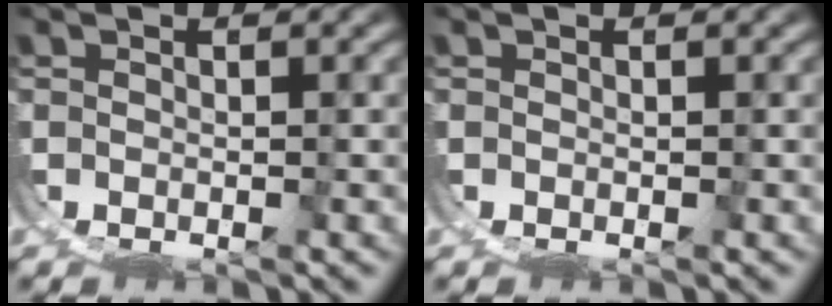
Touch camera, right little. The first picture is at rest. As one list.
[{"total": 0.0}]